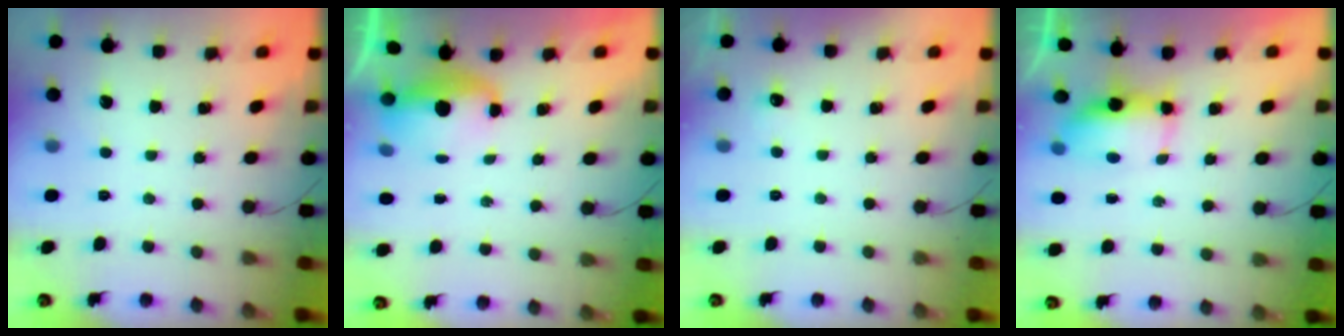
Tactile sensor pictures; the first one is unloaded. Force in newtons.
{"total": 4.5, "press": 4.4, "slide": 0.6}
{"total": 12.1, "press": 3.1, "slide": 11.7}
{"total": 8.9, "press": 7.7, "slide": 4.5}